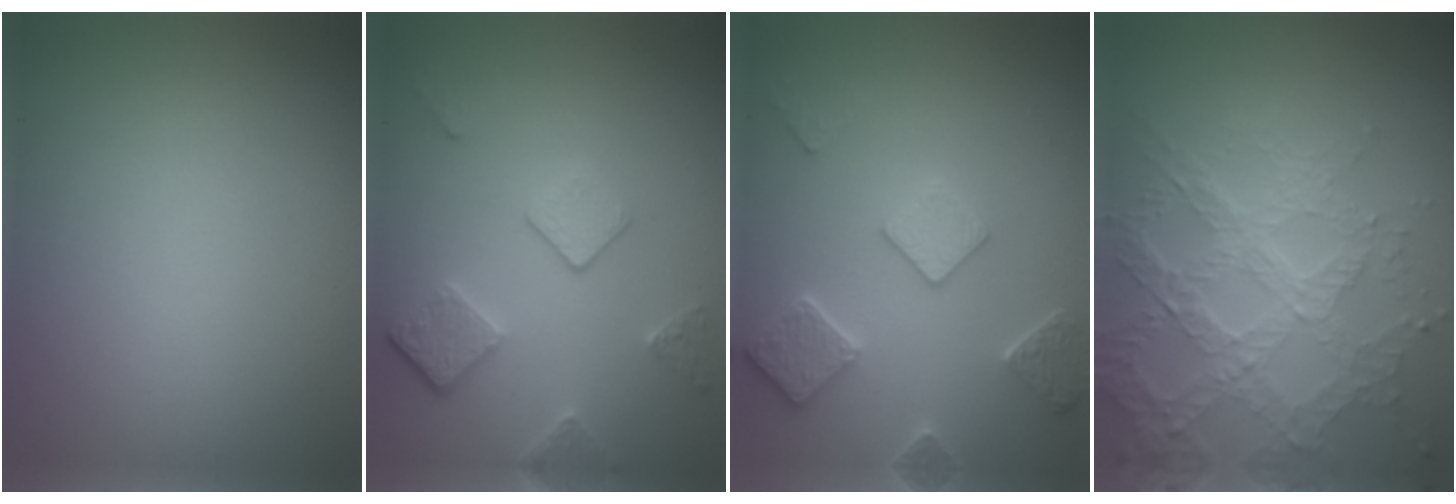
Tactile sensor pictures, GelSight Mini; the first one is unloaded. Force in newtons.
{"total": 3.7, "press": 2.9, "slide": 2.4}
{"total": 3.5, "press": 3.4, "slide": 0.9}
{"total": 7.4, "press": 5.4, "slide": 5.0}